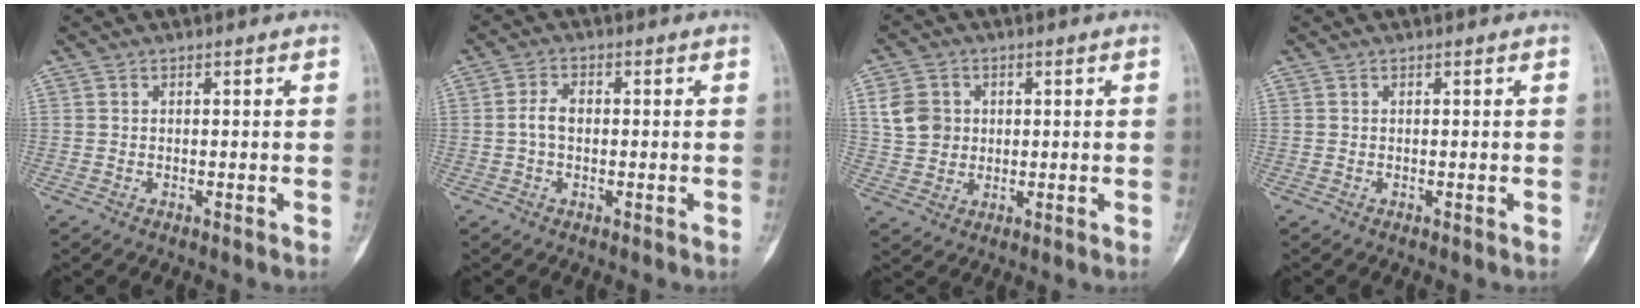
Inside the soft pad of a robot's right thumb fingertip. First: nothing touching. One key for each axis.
{"total": 3.3, "fx": -0.2, "fy": 2.1, "fz": 2.6, "tx": -0.050, "ty": 0.011, "tz": -0.009}
{"total": 6.7, "fx": 1.5, "fy": 5.8, "fz": 3.0, "tx": -0.033, "ty": -0.001, "tz": 0.029}
{"total": 0.0}